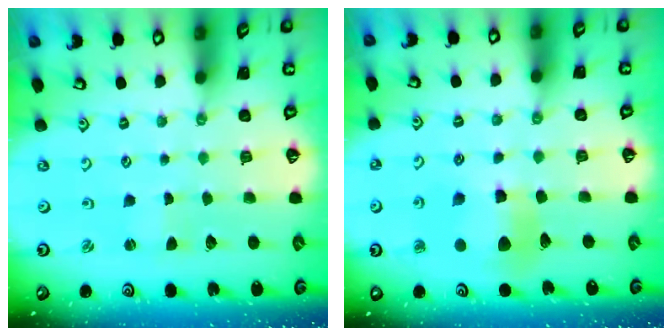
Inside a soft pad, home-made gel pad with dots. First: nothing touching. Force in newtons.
{"total": 9.7, "press": 9.6, "slide": 1.5}